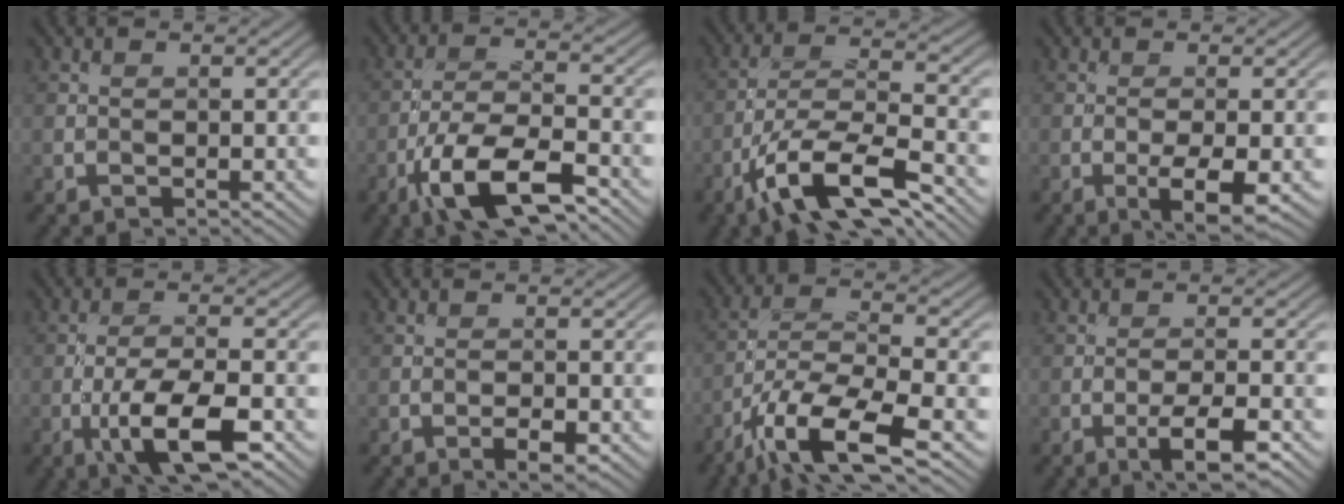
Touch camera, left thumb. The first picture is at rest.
{"total": 11.1, "force": [-6.4, 3.7, 8.3], "torque": [-0.154, -0.001, -0.129]}
{"total": 11.8, "force": [-6.9, 3.6, 8.9], "torque": [-0.168, -0.001, -0.137]}
{"total": 4.4, "force": [-1.6, 1.0, 3.9], "torque": [-0.071, -0.001, -0.024]}
{"total": 8.5, "force": [-3.7, 2.6, 7.2], "torque": [-0.134, 0.005, -0.072]}
{"total": 2.3, "force": [-1.2, 0.8, 1.8], "torque": [-0.031, 0.001, -0.023]}
{"total": 12.0, "force": [-7.3, 3.6, 8.9], "torque": [-0.176, -0.009, -0.142]}
{"total": 4.7, "force": [-2.6, 0.9, 3.8], "torque": [-0.066, 0.006, -0.043]}